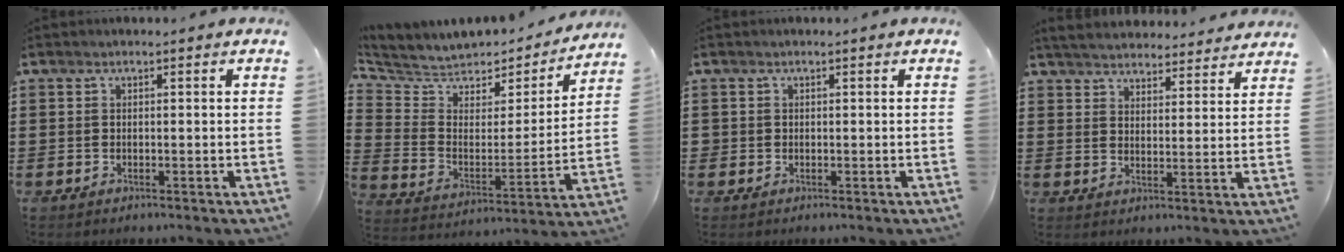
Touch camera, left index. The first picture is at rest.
{"total": 5.2, "force": [4.6, 2.3, 0.6], "torque": [-0.049, -0.039, 0.075]}
{"total": 0.7, "force": [0.0, 0.7, 0.1], "torque": [-0.005, 0.004, -0.002]}
{"total": 4.5, "force": [4.5, 0.3, 0.4], "torque": [-0.027, -0.021, 0.079]}